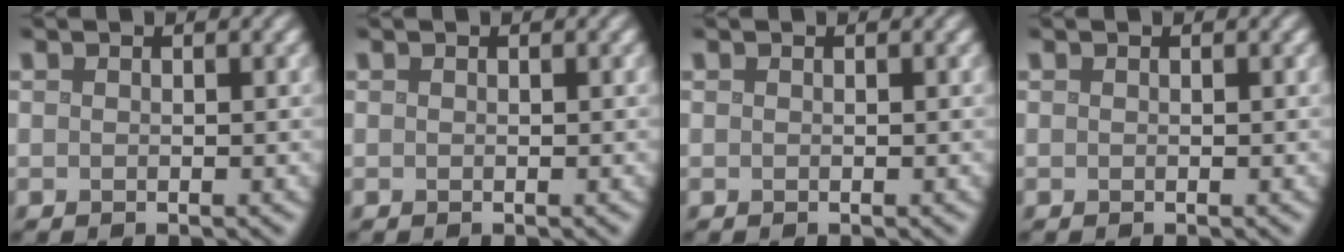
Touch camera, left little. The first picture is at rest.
{"total": 0.0}
{"total": 0.0}
{"total": 0.0}